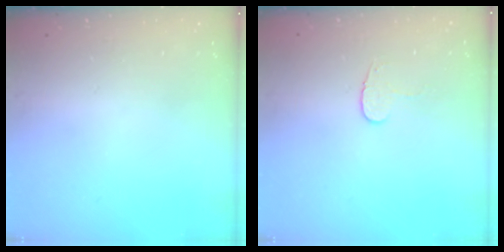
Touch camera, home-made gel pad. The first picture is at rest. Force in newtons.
{"total": 4.4, "press": 4.4, "slide": 0.5}